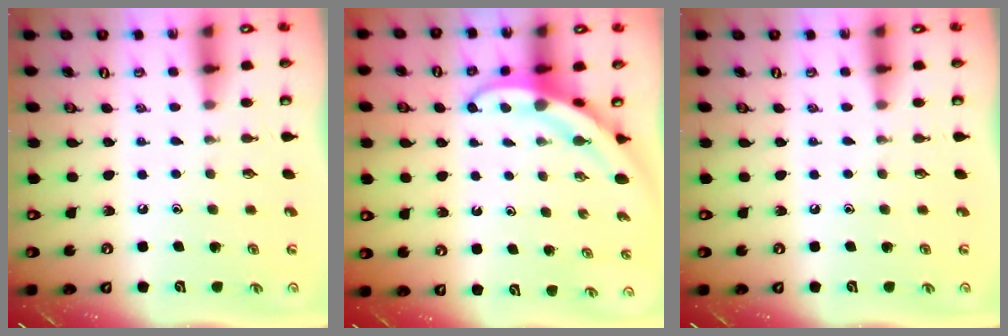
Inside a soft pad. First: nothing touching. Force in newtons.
{"total": 4.0, "press": 4.0, "slide": 0.7}
{"total": 0.0}